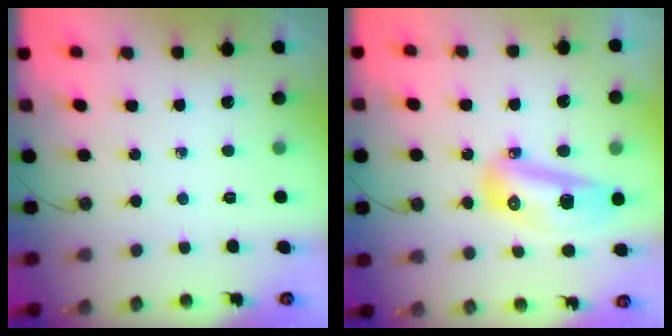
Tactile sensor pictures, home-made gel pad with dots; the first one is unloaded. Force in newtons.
{"total": 15.1, "press": 13.9, "slide": 5.9}